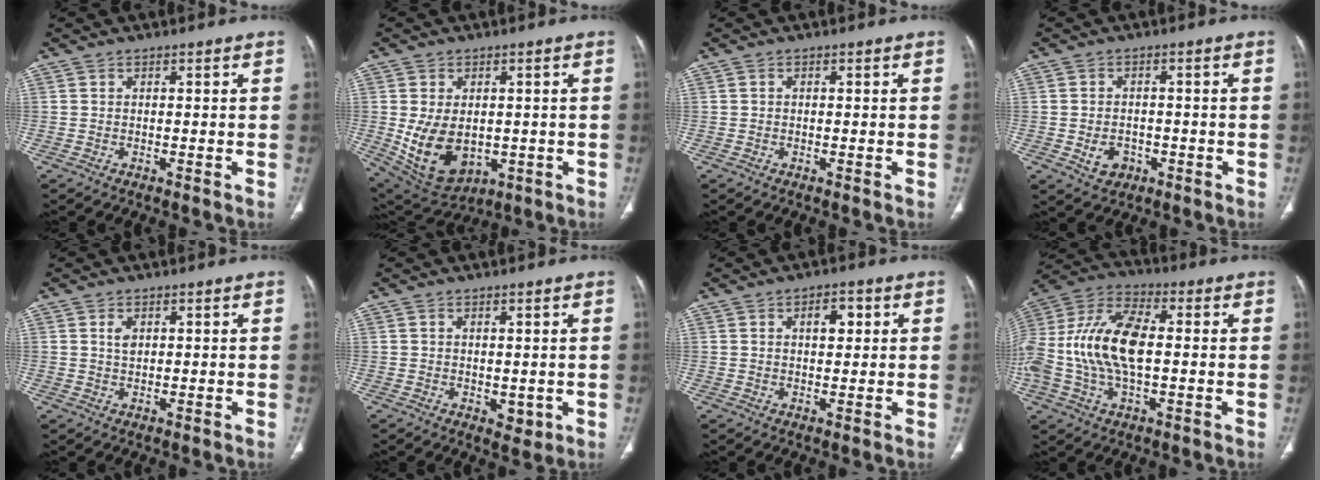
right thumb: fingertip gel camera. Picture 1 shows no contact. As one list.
[{"total": 12.6, "force": [-1.4, 8.6, 9.2], "torque": [-0.143, -0.007, 0.007]}, {"total": 0.0}, {"total": 4.6, "force": [-1.5, 3.6, 2.5], "torque": [-0.031, 0.009, -0.015]}, {"total": 2.1, "force": [0.7, 1.4, 1.4], "torque": [-0.022, -0.002, 0.014]}, {"total": 2.9, "force": [-0.1, 1.9, 2.1], "torque": [-0.023, -0.007, 0.008]}, {"total": 4.2, "force": [1.3, 2.3, 3.2], "torque": [-0.032, 0.000, 0.017]}, {"total": 19.5, "force": [-0.3, 10.2, 16.6], "torque": [-0.366, 0.020, -0.008]}]